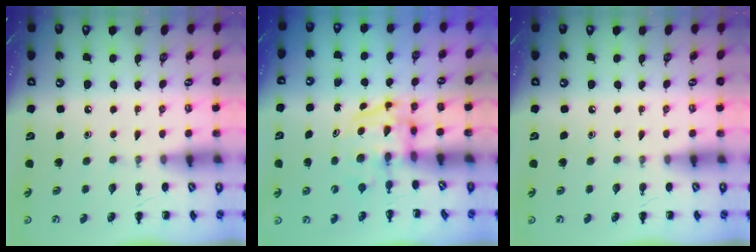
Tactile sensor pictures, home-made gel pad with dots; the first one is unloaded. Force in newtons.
{"total": 3.7, "press": 3.7, "slide": 0.6}
{"total": 0.0}